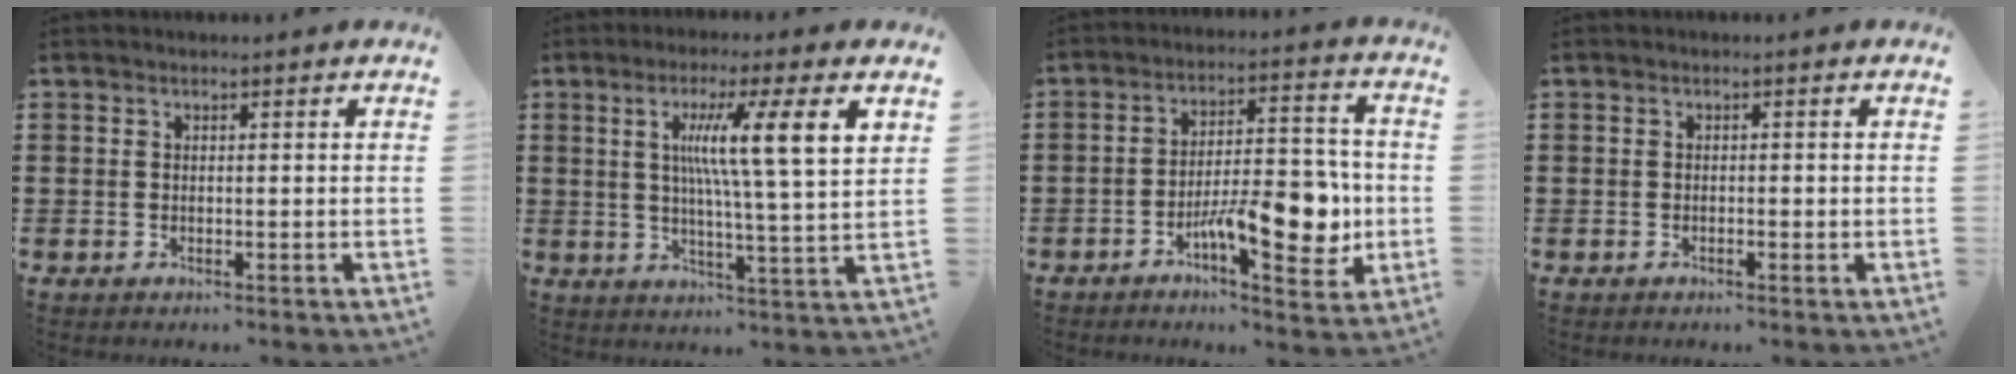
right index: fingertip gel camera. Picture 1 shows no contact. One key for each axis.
{"total": 9.8, "fx": 3.4, "fy": 0.4, "fz": 9.2, "tx": -0.176, "ty": -0.004, "tz": 0.050}
{"total": 12.1, "fx": -3.5, "fy": 4.7, "fz": 10.6, "tx": -0.153, "ty": 0.001, "tz": -0.056}
{"total": 0.7, "fx": -0.3, "fy": 0.2, "fz": 0.6, "tx": -0.011, "ty": -0.004, "tz": -0.004}